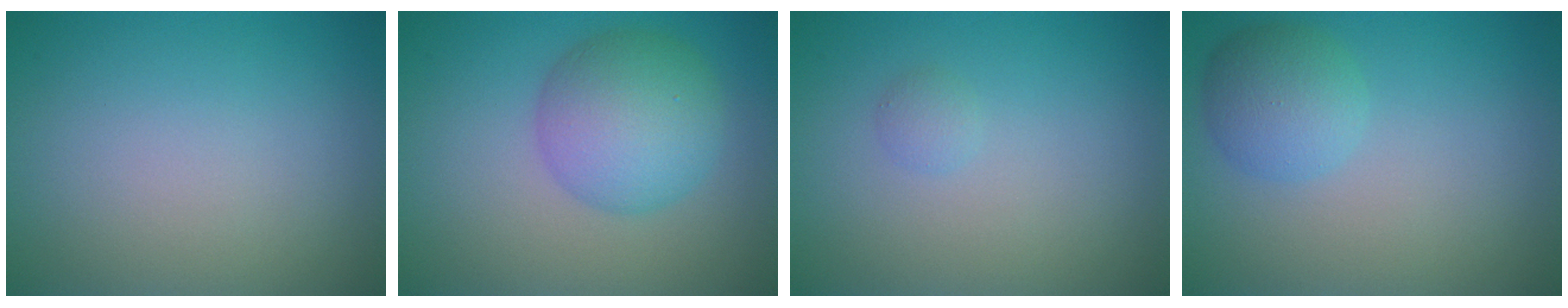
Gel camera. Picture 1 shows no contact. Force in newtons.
{"total": 6.0, "press": 6.0, "slide": 0.2}
{"total": 0.8, "press": 0.8, "slide": 0.1}
{"total": 3.1, "press": 3.1, "slide": 0.2}